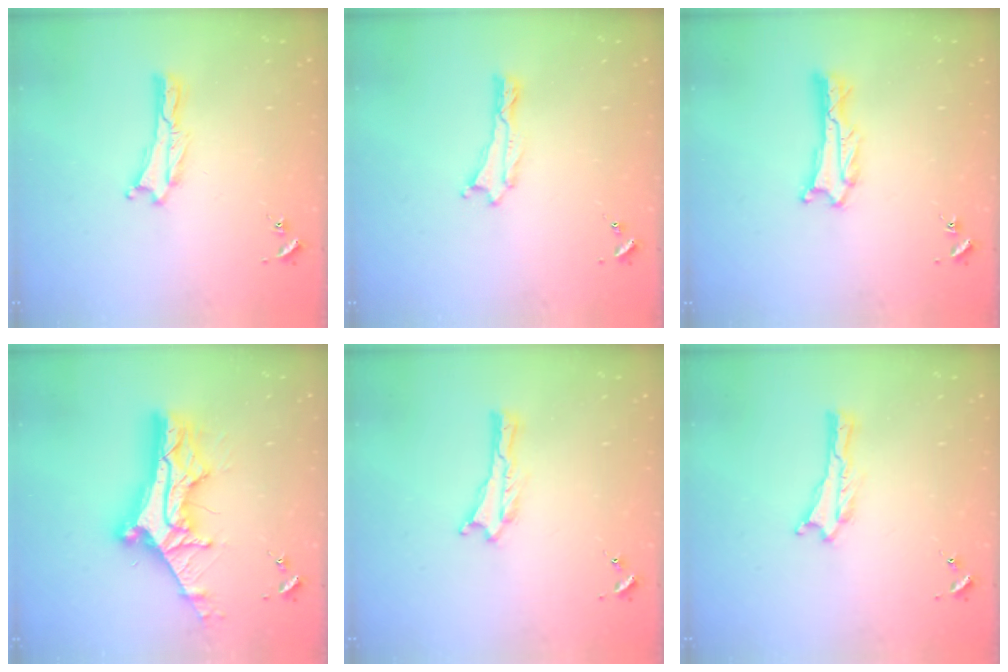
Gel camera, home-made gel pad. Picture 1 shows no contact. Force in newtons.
{"total": 0.0}
{"total": 1.4, "press": 1.4, "slide": 0.0}
{"total": 12.8, "press": 12.7, "slide": 1.1}
{"total": 0.0}
{"total": 0.0}